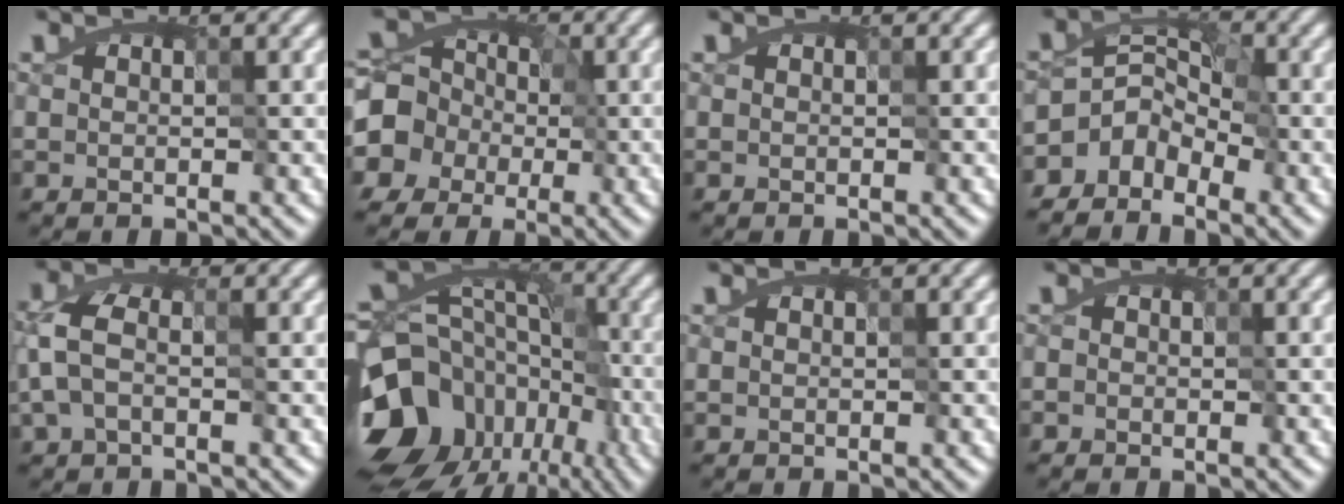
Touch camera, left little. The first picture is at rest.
{"total": 8.6, "force": [-2.1, 8.1, 2.3], "torque": [-0.077, 0.010, -0.071]}
{"total": 0.0}
{"total": 5.3, "force": [-4.6, 2.5, -0.7], "torque": [0.056, 0.010, -0.089]}
{"total": 3.4, "force": [-1.6, 1.9, 2.4], "torque": [-0.064, 0.001, -0.028]}
{"total": 17.9, "force": [-9.7, 12.9, 7.7], "torque": [-0.144, -0.020, -0.136]}
{"total": 0.0}
{"total": 0.6, "force": [-0.3, 0.5, -0.1], "torque": [0.001, -0.003, -0.006]}